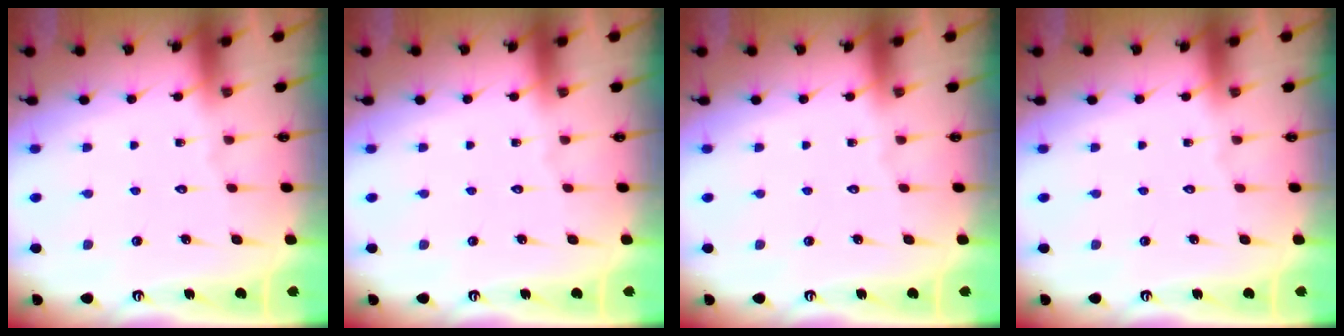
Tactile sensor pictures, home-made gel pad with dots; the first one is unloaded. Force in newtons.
{"total": 0.0}
{"total": 0.0}
{"total": 0.0}